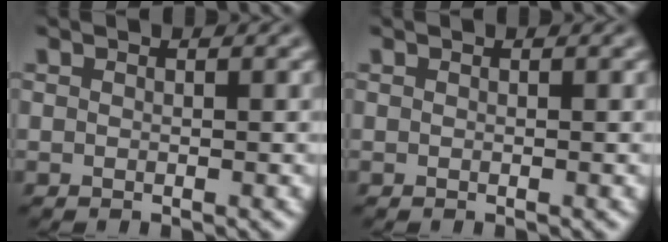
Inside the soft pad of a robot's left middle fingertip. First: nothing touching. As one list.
[{"total": 0.0}]